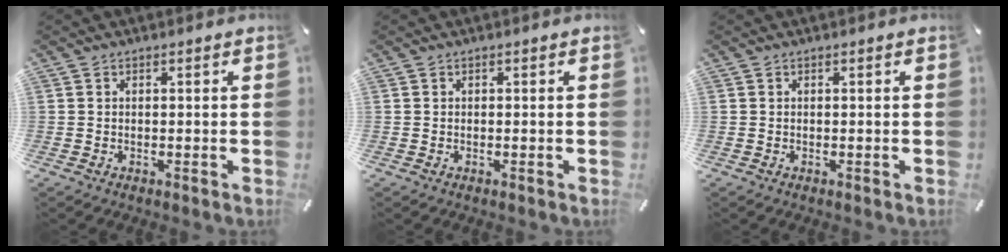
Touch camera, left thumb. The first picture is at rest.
{"total": 0.0}
{"total": 0.0}